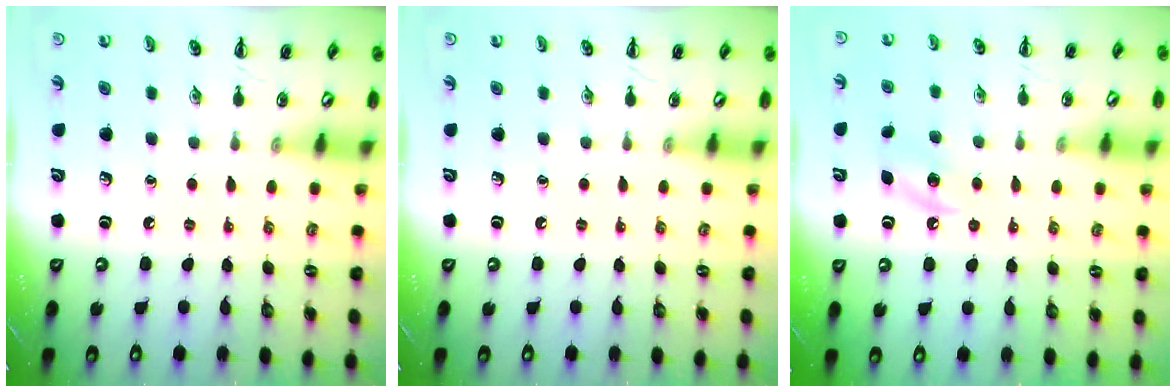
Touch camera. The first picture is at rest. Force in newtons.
{"total": 0.0}
{"total": 6.4, "press": 6.2, "slide": 1.8}